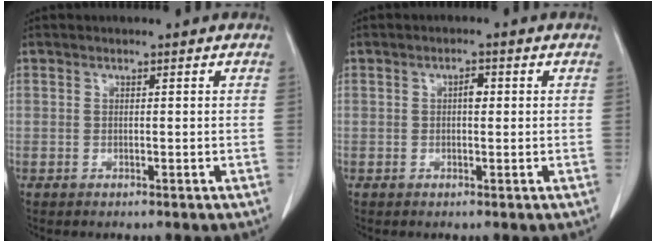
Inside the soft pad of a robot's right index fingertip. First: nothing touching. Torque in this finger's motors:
{"motor_torque": [0.18, -0.08, 0.02, 0.02]}